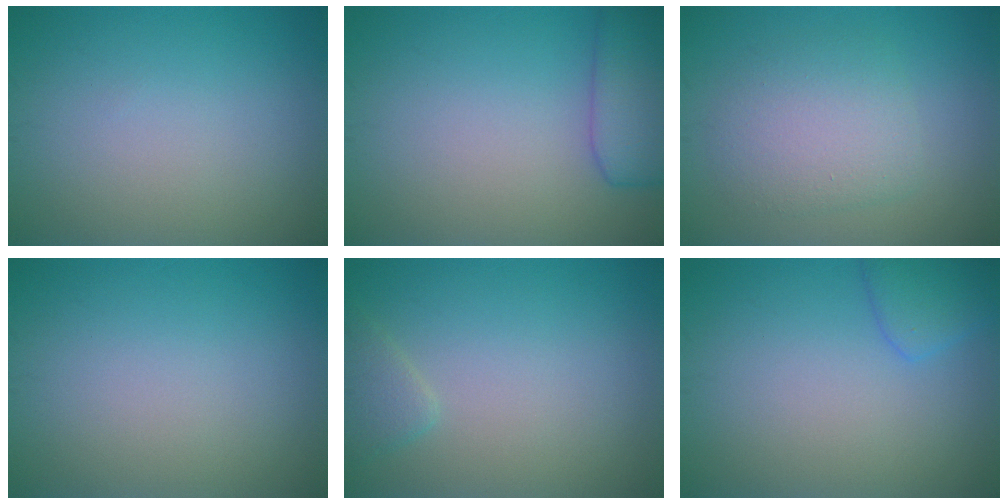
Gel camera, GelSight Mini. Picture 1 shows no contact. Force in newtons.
{"total": 4.6, "press": 4.6, "slide": 0.4}
{"total": 4.1, "press": 4.1, "slide": 0.3}
{"total": 0.0}
{"total": 1.6, "press": 1.6, "slide": 0.1}
{"total": 2.4, "press": 2.4, "slide": 0.2}